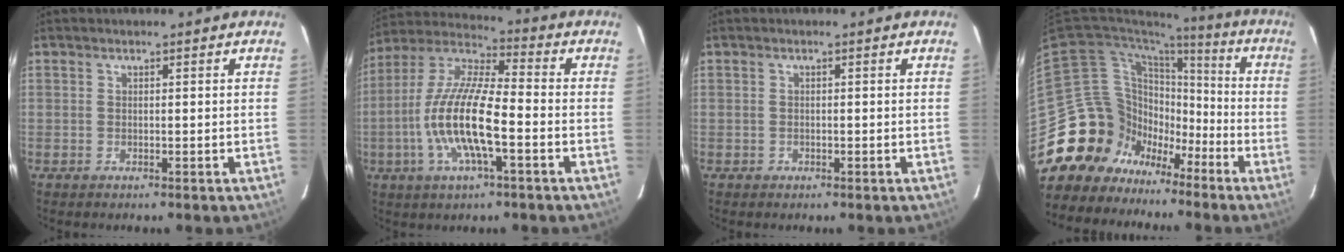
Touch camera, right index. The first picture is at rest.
{"total": 15.7, "force": [-4.3, 3.9, 14.6], "torque": [-0.292, -0.005, -0.090]}
{"total": 0.7, "force": [-0.4, 0.6, 0.0], "torque": [0.003, 0.003, -0.005]}
{"total": 17.5, "force": [-9.7, 14.1, 3.7], "torque": [-0.108, 0.048, -0.160]}